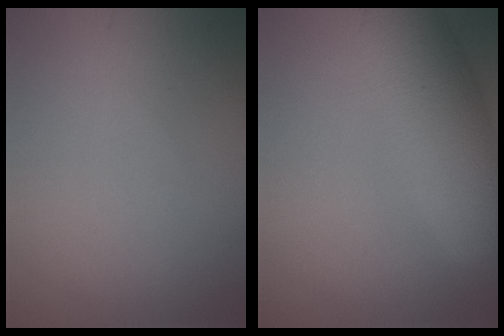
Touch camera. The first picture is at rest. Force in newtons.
{"total": 7.9, "press": 7.9, "slide": 0.3}